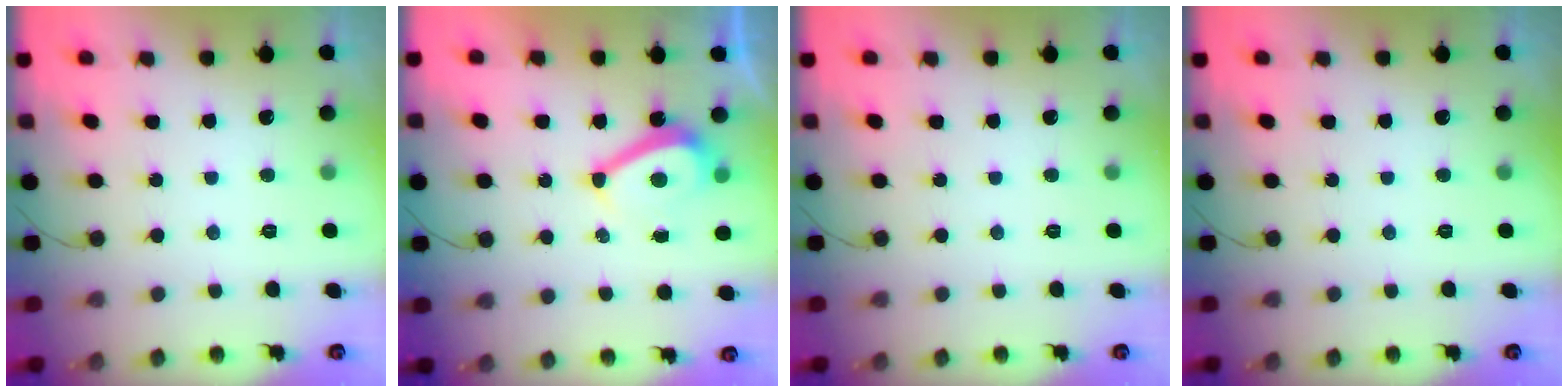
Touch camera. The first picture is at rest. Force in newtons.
{"total": 8.2, "press": 7.6, "slide": 3.2}
{"total": 0.0}
{"total": 0.0}